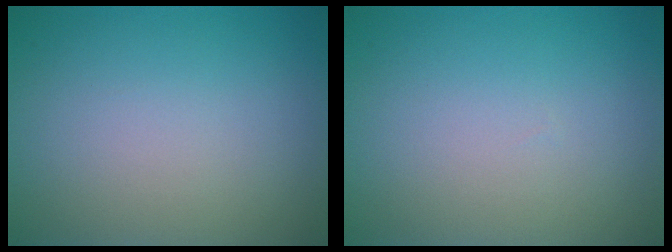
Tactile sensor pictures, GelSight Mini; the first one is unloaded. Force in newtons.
{"total": 0.0}